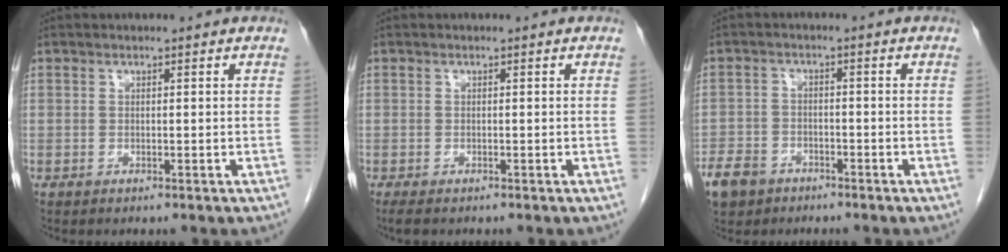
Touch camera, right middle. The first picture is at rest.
{"total": 2.1, "force": [-1.7, 0.6, 1.2], "torque": [-0.021, -0.008, -0.023]}
{"total": 6.4, "force": [-4.4, 4.3, 1.9], "torque": [-0.045, 0.005, -0.076]}